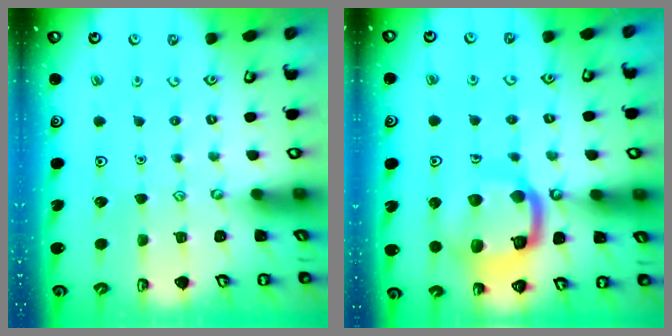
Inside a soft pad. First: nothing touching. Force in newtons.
{"total": 15.5, "press": 15.5, "slide": 1.2}